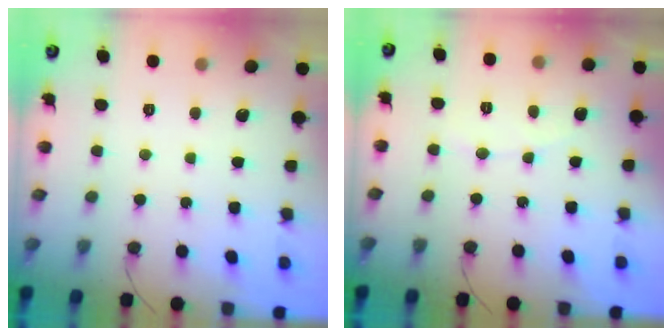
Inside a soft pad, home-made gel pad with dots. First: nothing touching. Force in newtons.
{"total": 3.0, "press": 2.9, "slide": 0.3}